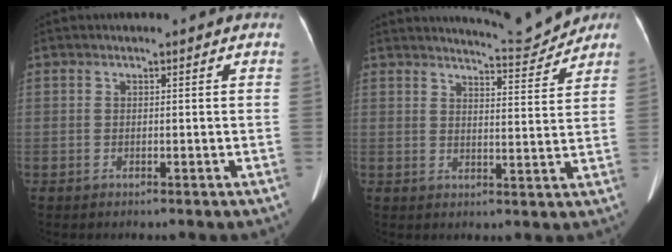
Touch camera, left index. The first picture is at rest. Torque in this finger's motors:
{"motor_torque": [0.53, -0.87, -0.04, 0.00]}